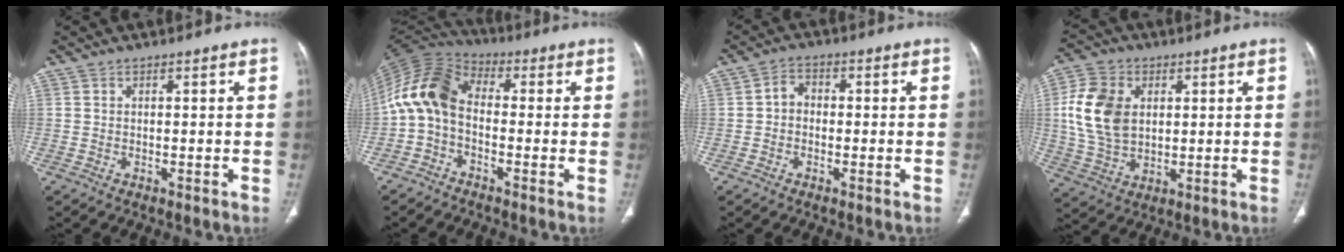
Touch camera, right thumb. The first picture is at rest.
{"total": 11.9, "force": [-0.8, 7.5, 9.1], "torque": [-0.175, 0.041, -0.036]}
{"total": 3.3, "force": [-0.4, 2.7, 1.8], "torque": [-0.013, 0.013, -0.017]}
{"total": 13.0, "force": [2.4, 9.2, 8.9], "torque": [-0.166, -0.001, 0.048]}